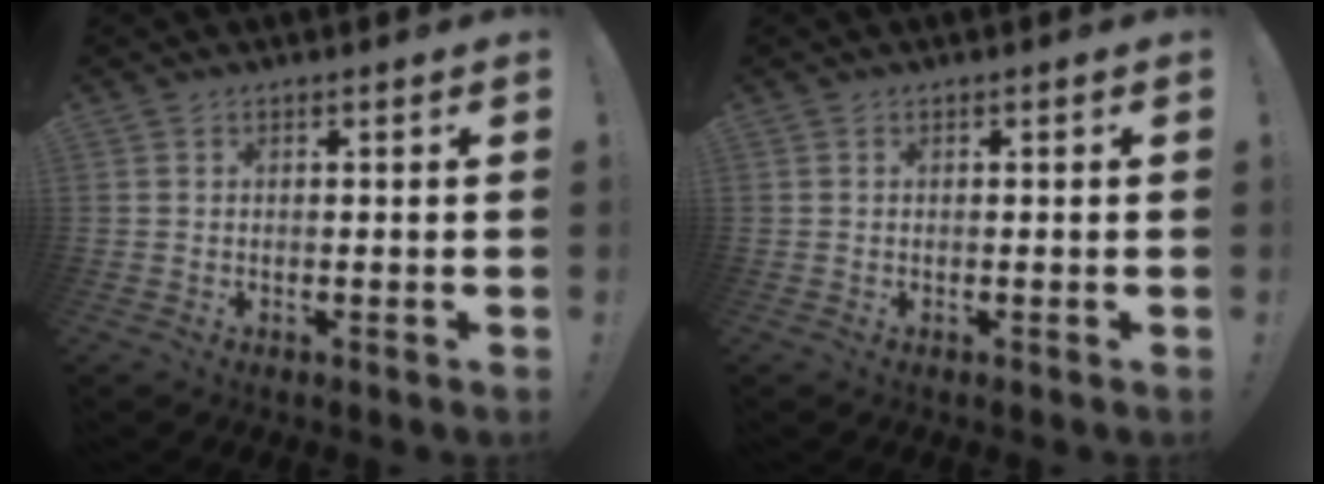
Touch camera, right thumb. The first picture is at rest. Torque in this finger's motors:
{"motor_torque": [-0.12, 0.07, 0.09, -0.05, 0.04]}